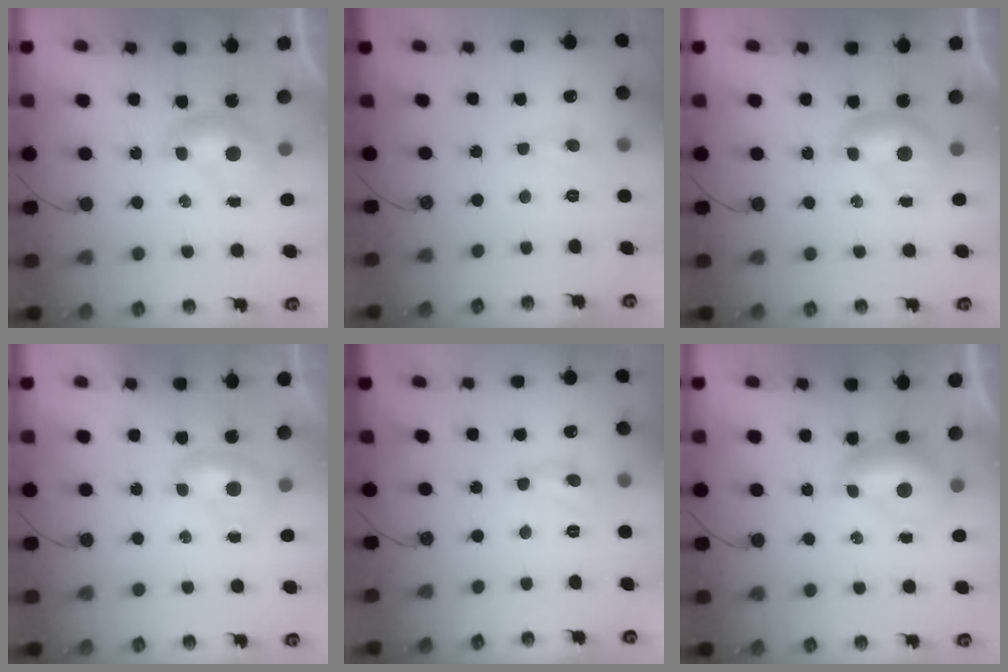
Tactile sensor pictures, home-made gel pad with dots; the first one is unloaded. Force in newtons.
{"total": 1.9, "press": 1.8, "slide": 0.6}
{"total": 0.0}
{"total": 1.1, "press": 0.8, "slide": 0.8}
{"total": 1.9, "press": 1.9, "slide": 0.2}
{"total": 0.0}